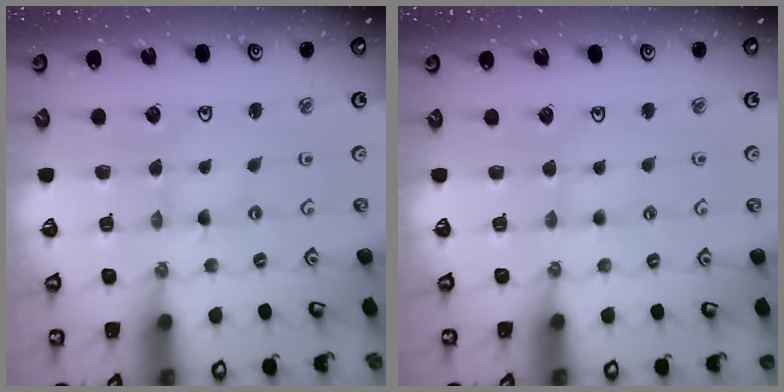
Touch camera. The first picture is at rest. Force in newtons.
{"total": 2.6, "press": 2.6, "slide": 0.5}